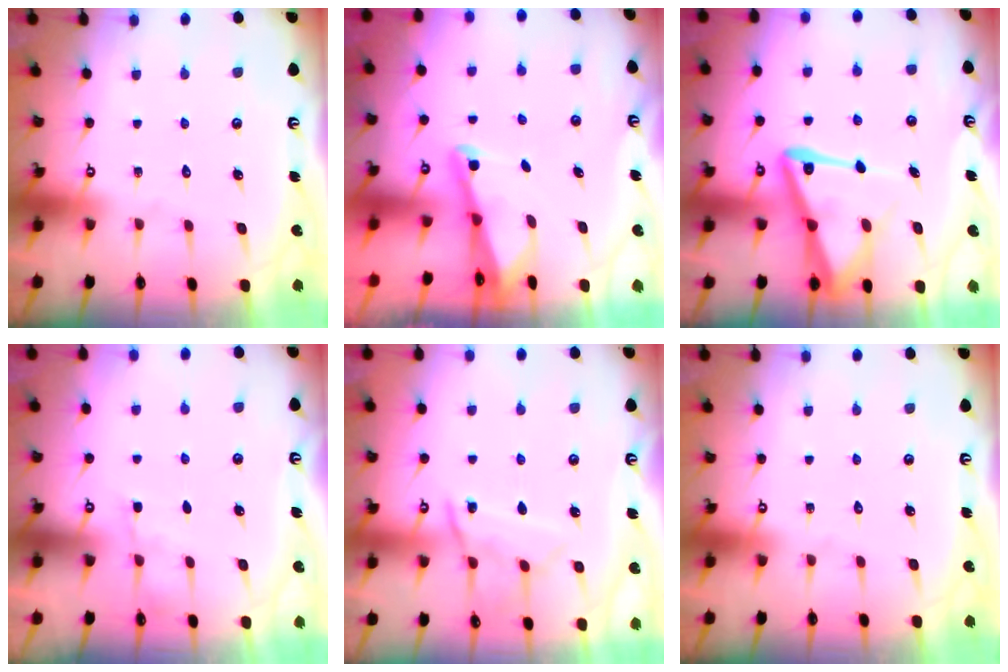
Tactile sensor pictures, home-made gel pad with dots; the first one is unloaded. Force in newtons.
{"total": 2.0, "press": 2.0, "slide": 0.3}
{"total": 14.1, "press": 14.1, "slide": 1.5}
{"total": 4.0, "press": 4.0, "slide": 0.5}
{"total": 9.5, "press": 9.4, "slide": 1.0}
{"total": 0.0}